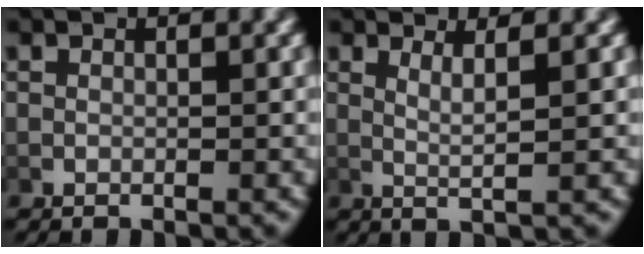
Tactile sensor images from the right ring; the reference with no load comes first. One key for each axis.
{"total": 2.8, "fx": 1.2, "fy": 0.0, "fz": 2.6, "tx": -0.041, "ty": -0.005, "tz": 0.023}